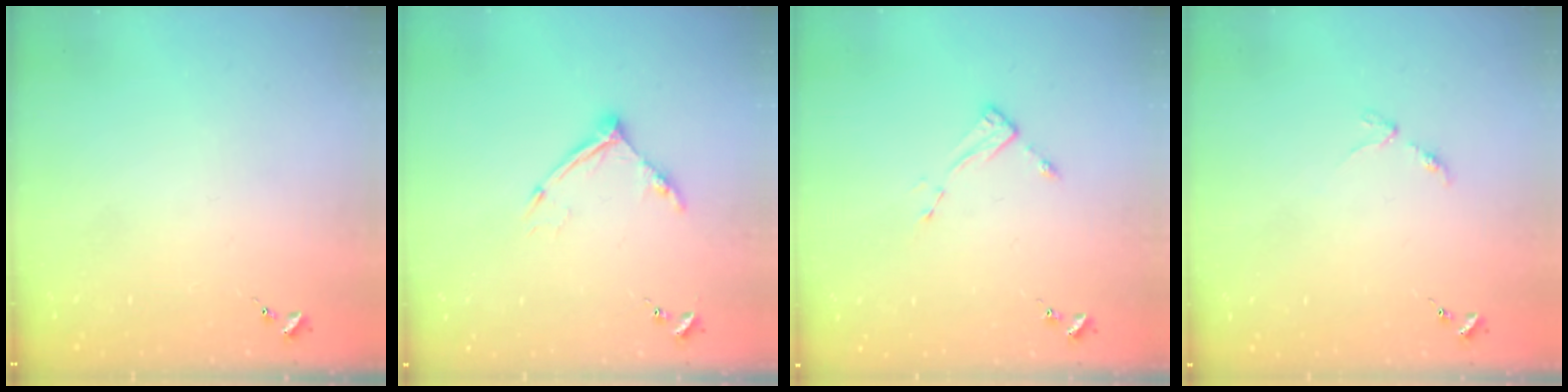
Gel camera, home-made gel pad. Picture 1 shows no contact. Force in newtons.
{"total": 10.5, "press": 10.5, "slide": 1.0}
{"total": 3.8, "press": 3.8, "slide": 0.3}
{"total": 2.8, "press": 2.8, "slide": 0.5}